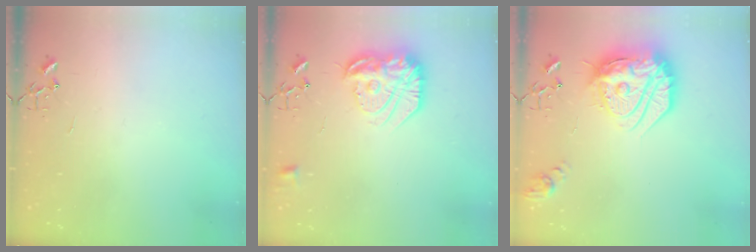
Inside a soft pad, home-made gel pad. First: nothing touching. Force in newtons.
{"total": 18.4, "press": 18.3, "slide": 1.7}
{"total": 23.9, "press": 23.8, "slide": 2.1}